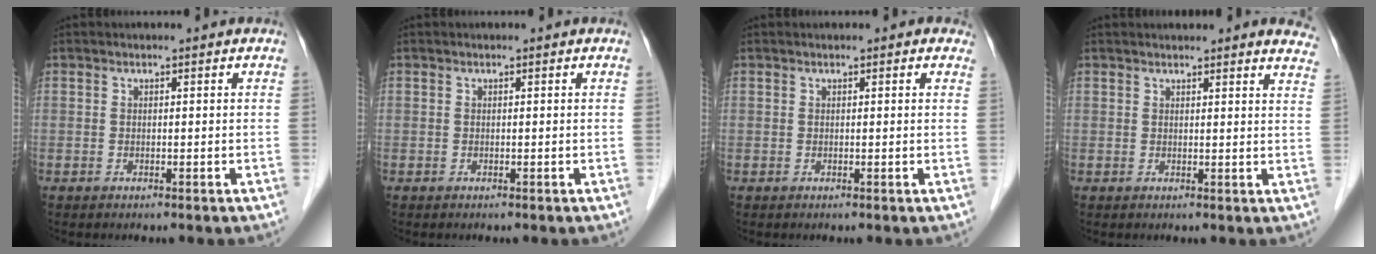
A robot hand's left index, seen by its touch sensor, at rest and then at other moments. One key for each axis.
{"total": 0.0}
{"total": 1.0, "fx": 0.6, "fy": 0.5, "fz": 0.5, "tx": -0.004, "ty": 0.002, "tz": 0.001}
{"total": 9.1, "fx": 8.6, "fy": 1.2, "fz": 2.7, "tx": -0.007, "ty": -0.013, "tz": 0.069}